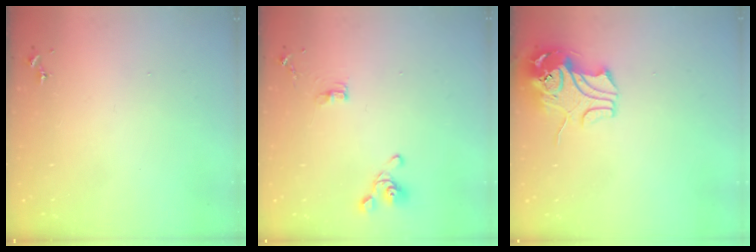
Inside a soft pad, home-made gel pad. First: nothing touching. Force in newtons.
{"total": 8.8, "press": 8.5, "slide": 2.0}
{"total": 11.7, "press": 11.5, "slide": 1.7}